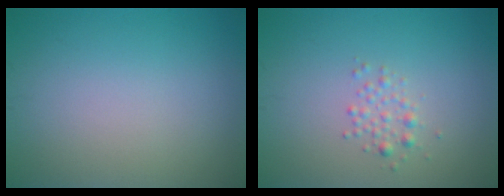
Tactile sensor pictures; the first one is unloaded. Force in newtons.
{"total": 1.4, "press": 1.4, "slide": 0.1}